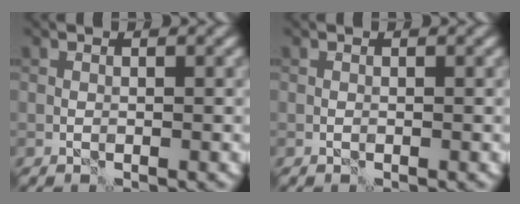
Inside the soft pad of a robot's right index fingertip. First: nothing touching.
{"total": 0.0}